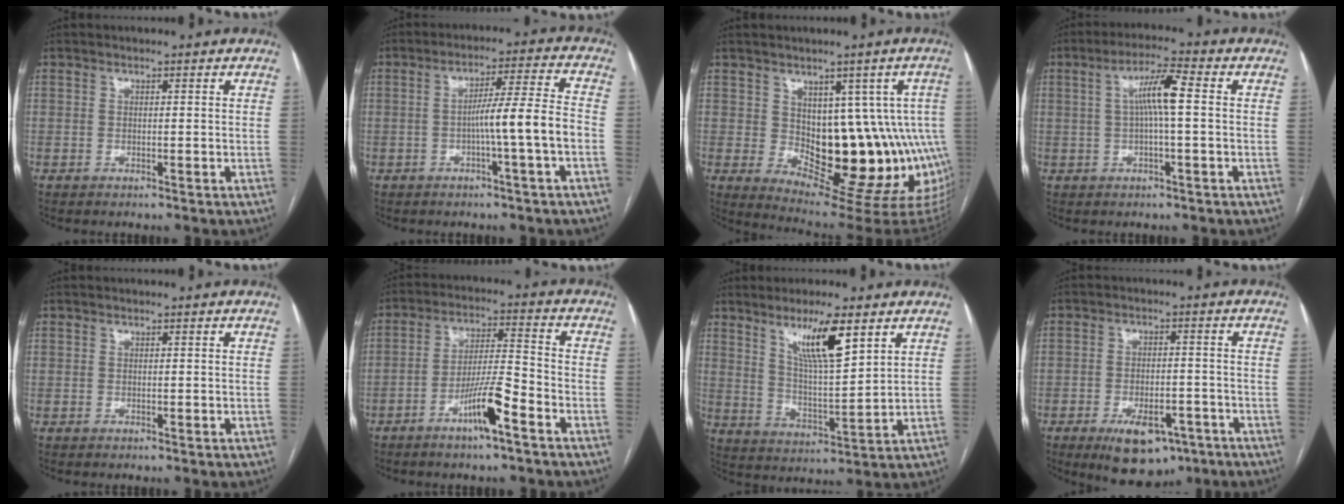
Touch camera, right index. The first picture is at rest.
{"total": 8.4, "force": [-2.1, -1.0, 8.1], "torque": [-0.130, 0.012, -0.031]}
{"total": 15.9, "force": [-0.6, 8.4, 13.4], "torque": [-0.123, 0.016, 0.011]}
{"total": 6.6, "force": [0.9, 0.4, 6.5], "torque": [-0.120, 0.015, 0.013]}
{"total": 0.0}
{"total": 8.7, "force": [-4.7, 0.6, 7.3], "torque": [-0.137, 0.002, -0.084]}
{"total": 10.2, "force": [5.9, 1.1, 8.2], "torque": [-0.147, -0.010, 0.111]}
{"total": 9.8, "force": [-5.9, 4.7, 6.3], "torque": [-0.090, -0.004, -0.083]}